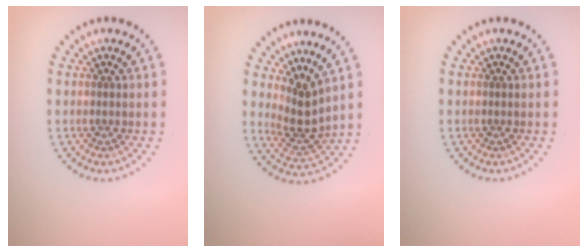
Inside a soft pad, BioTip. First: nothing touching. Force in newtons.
{"total": 2.9, "press": 2.0, "slide": 2.1}
{"total": 0.0}